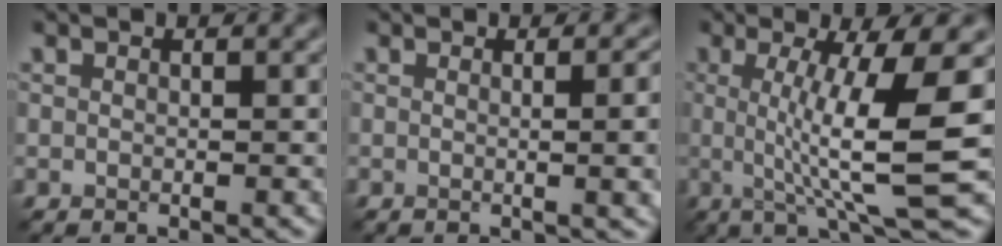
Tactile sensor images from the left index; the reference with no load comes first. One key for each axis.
{"total": 7.4, "fx": 0.3, "fy": 3.2, "fz": 6.6, "tx": -0.026, "ty": 0.017, "tz": 0.001}
{"total": 8.8, "fx": 0.5, "fy": 1.6, "fz": 8.6, "tx": -0.122, "ty": -0.006, "tz": 0.010}